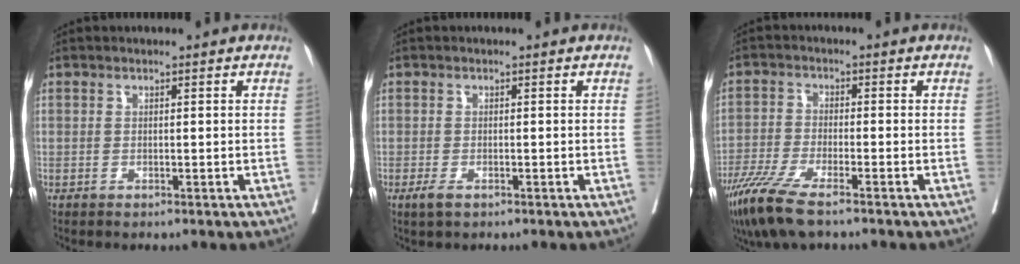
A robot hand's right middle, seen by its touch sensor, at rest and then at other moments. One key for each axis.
{"total": 1.7, "fx": -1.0, "fy": 0.7, "fz": 1.2, "tx": -0.026, "ty": -0.001, "tz": -0.014}
{"total": 8.5, "fx": -6.1, "fy": 1.1, "fz": 5.9, "tx": -0.114, "ty": -0.022, "tz": -0.110}